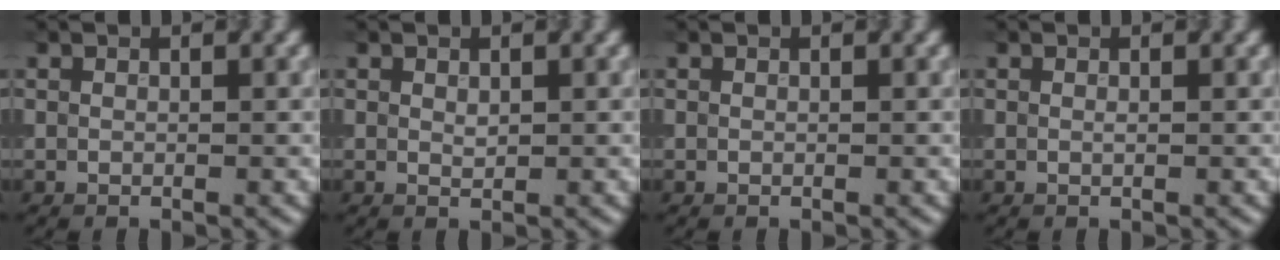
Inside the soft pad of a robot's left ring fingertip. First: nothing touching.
{"total": 0.6, "force": [0.2, 0.3, 0.5], "torque": [-0.011, 0.000, 0.006]}
{"total": 0.0}
{"total": 0.0}